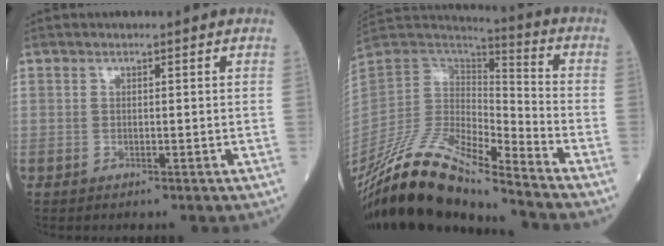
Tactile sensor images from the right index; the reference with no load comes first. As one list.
[{"total": 17.9, "force": [-15.2, 1.6, 9.4], "torque": [-0.189, 0.013, -0.285]}]